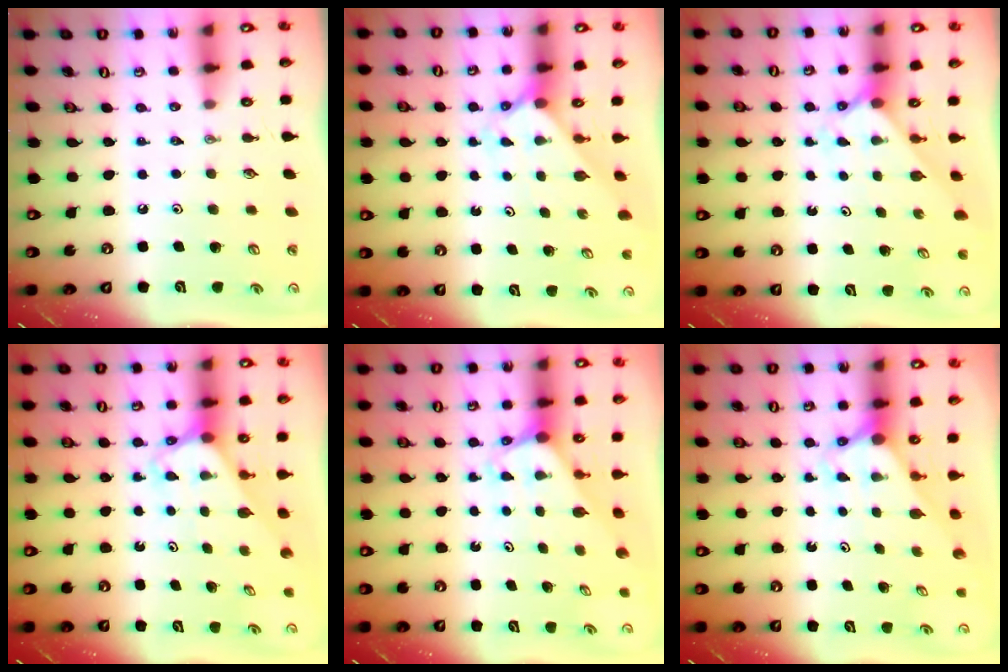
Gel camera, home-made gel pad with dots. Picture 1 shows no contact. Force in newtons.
{"total": 1.9, "press": 1.9, "slide": 0.1}
{"total": 2.2, "press": 2.2, "slide": 0.2}
{"total": 2.6, "press": 2.6, "slide": 0.2}
{"total": 2.0, "press": 2.0, "slide": 0.1}
{"total": 3.0, "press": 3.0, "slide": 0.0}